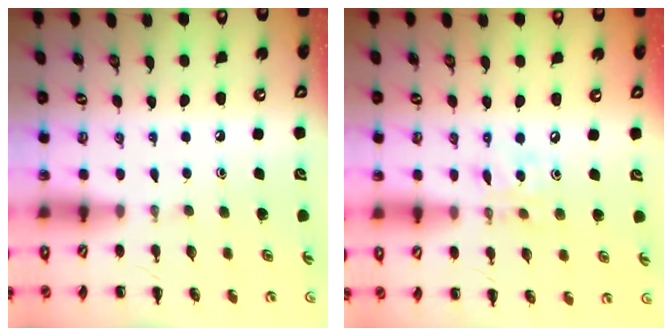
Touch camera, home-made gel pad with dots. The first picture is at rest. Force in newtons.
{"total": 8.1, "press": 7.9, "slide": 1.6}